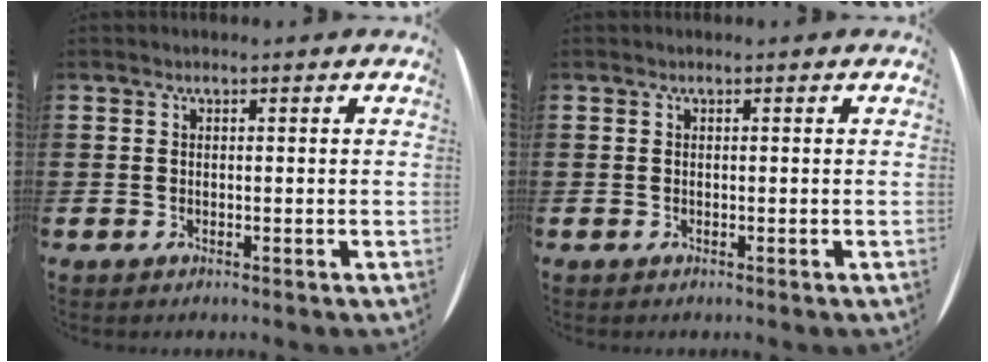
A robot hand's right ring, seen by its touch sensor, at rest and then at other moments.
{"total": 0.0}